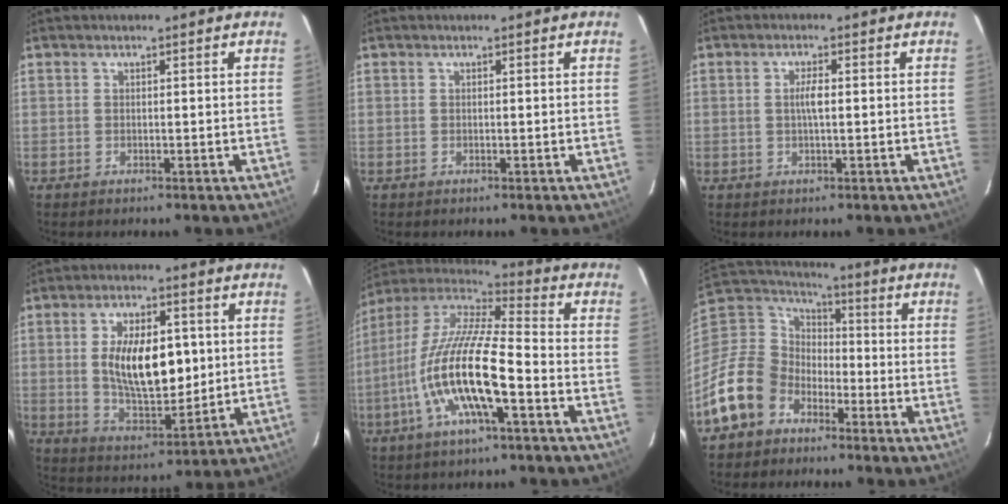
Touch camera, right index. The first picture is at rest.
{"total": 0.0}
{"total": 2.2, "force": [0.0, 0.3, 2.2], "torque": [-0.043, 0.002, 0.000]}
{"total": 14.4, "force": [1.6, 6.9, 12.5], "torque": [-0.220, -0.001, 0.036]}
{"total": 17.4, "force": [-6.1, 3.6, 15.9], "torque": [-0.301, -0.019, -0.123]}
{"total": 15.0, "force": [-9.1, 10.9, 4.7], "torque": [-0.134, 0.027, -0.170]}